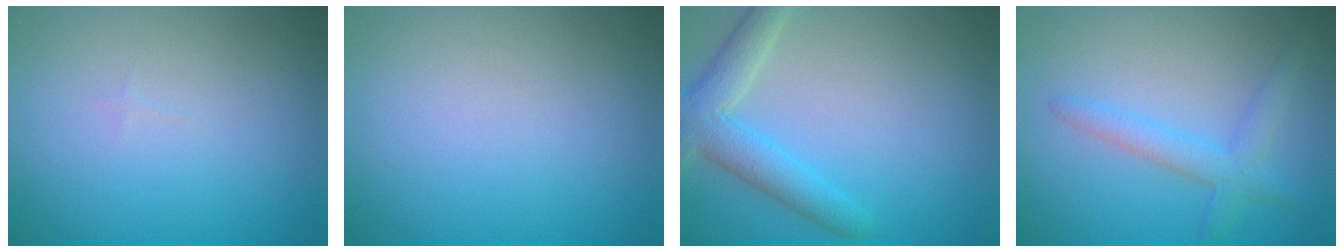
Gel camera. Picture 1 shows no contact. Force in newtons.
{"total": 0.0}
{"total": 4.2, "press": 4.2, "slide": 0.1}
{"total": 2.7, "press": 2.7, "slide": 0.0}